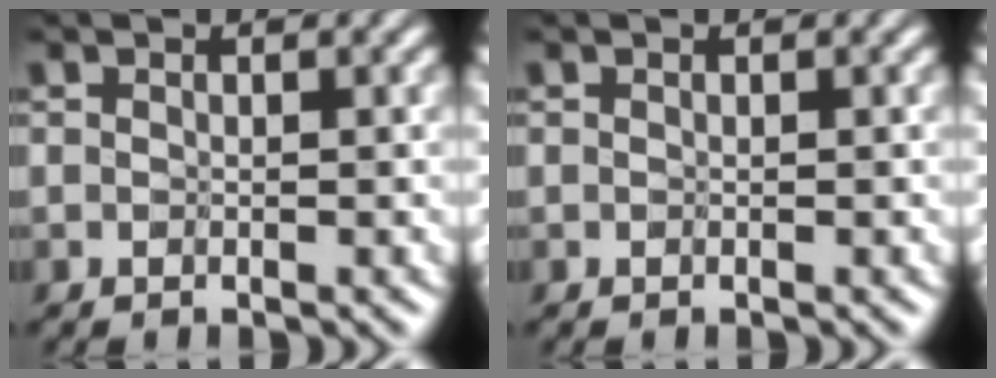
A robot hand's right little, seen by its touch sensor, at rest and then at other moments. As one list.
[{"total": 0.0}]